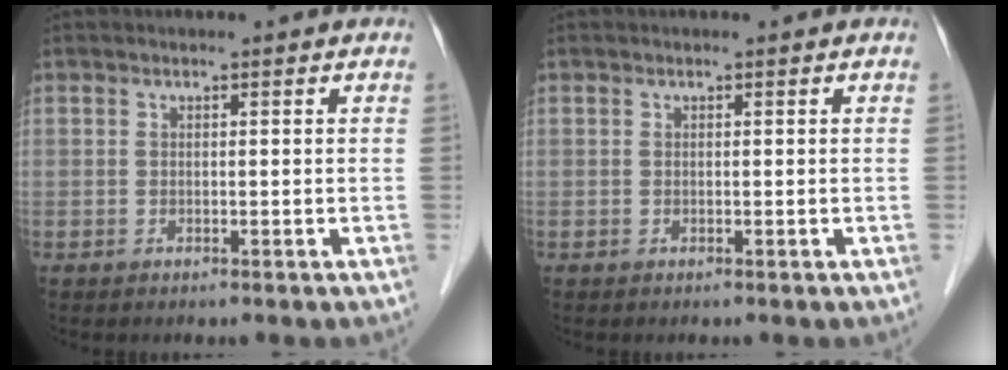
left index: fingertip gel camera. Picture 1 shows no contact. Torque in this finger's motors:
{"motor_torque": [-0.06, 0.07, 0.00, -0.01]}